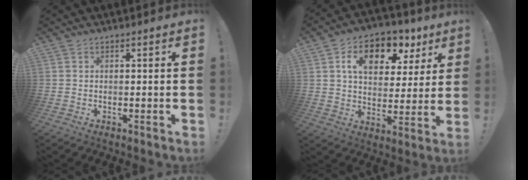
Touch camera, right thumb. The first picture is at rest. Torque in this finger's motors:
{"motor_torque": [1.48, 2.74, 0.95, 0.43, 0.09]}